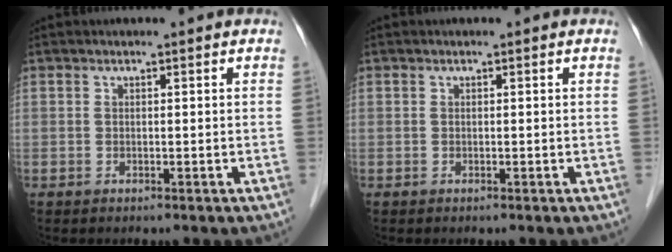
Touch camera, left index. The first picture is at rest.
{"total": 0.0}